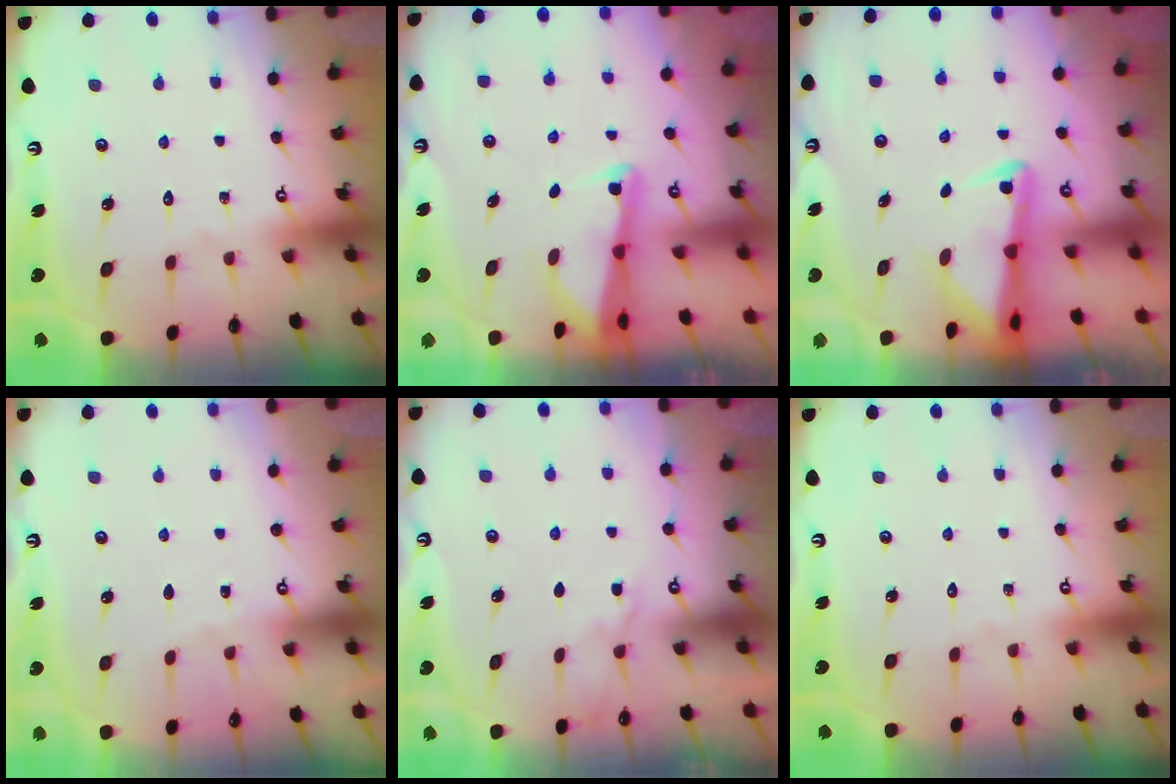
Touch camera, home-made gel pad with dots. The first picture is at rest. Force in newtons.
{"total": 2.5, "press": 2.5, "slide": 0.2}
{"total": 2.8, "press": 2.8, "slide": 0.5}
{"total": 2.1, "press": 2.1, "slide": 0.4}
{"total": 3.3, "press": 3.3, "slide": 0.4}
{"total": 0.0}